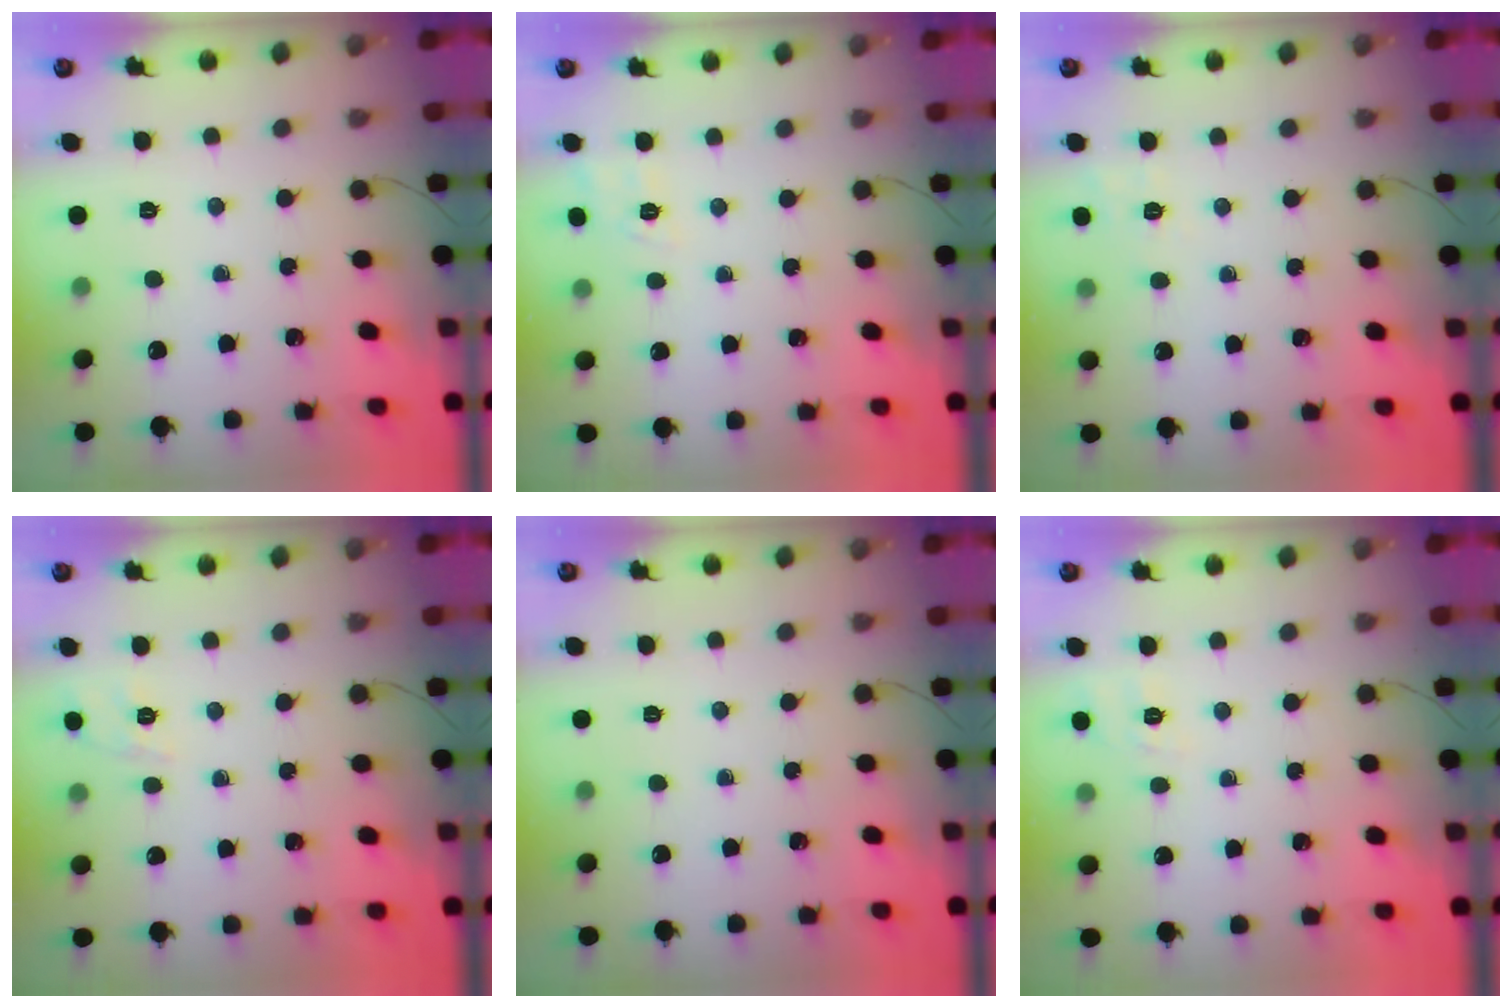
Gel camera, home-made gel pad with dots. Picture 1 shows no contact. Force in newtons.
{"total": 3.9, "press": 3.4, "slide": 1.9}
{"total": 2.1, "press": 1.2, "slide": 1.8}
{"total": 2.0, "press": 0.8, "slide": 1.8}
{"total": 0.0}
{"total": 2.0, "press": 0.5, "slide": 1.9}